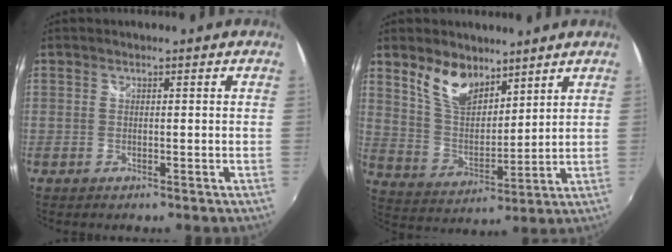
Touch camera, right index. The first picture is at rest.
{"total": 10.6, "force": [7.2, 5.3, 5.7], "torque": [-0.108, 0.007, 0.142]}